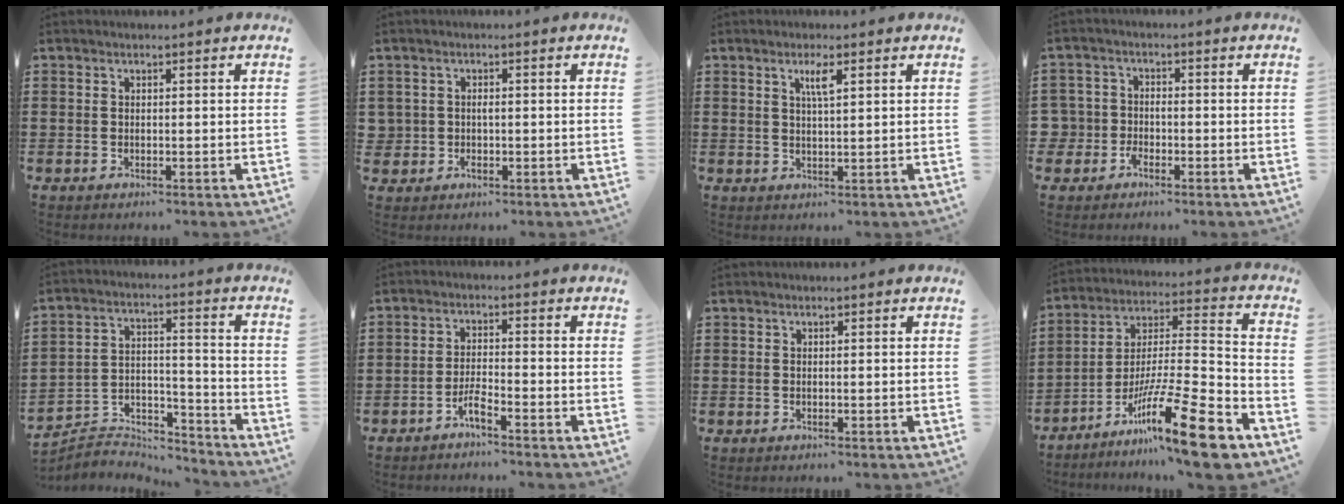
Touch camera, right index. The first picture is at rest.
{"total": 1.5, "force": [-0.2, 1.3, 0.8], "torque": [-0.018, 0.005, -0.007]}
{"total": 2.9, "force": [1.4, 0.4, 2.5], "torque": [-0.046, -0.001, 0.021]}
{"total": 3.2, "force": [-2.0, 2.5, 0.5], "torque": [-0.036, -0.001, -0.049]}
{"total": 5.0, "force": [-4.9, 1.2, 0.5], "torque": [-0.019, 0.002, -0.101]}
{"total": 2.8, "force": [-2.4, 0.1, 1.5], "torque": [-0.037, 0.002, -0.048]}
{"total": 0.0}
{"total": 18.2, "force": [-12.4, 1.8, 13.2], "torque": [-0.220, 0.038, -0.214]}